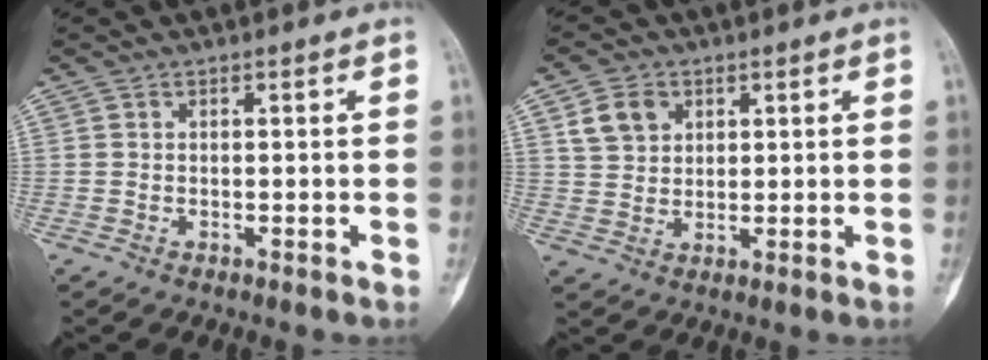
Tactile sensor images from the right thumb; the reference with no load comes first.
{"total": 6.2, "force": [2.6, 4.8, 2.8], "torque": [-0.034, -0.006, 0.052]}